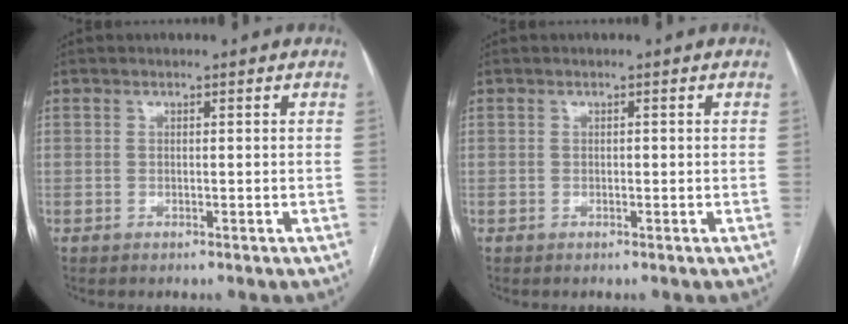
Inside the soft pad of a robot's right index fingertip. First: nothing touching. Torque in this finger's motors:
{"motor_torque": [0.56, 0.27, -0.02, 0.01]}